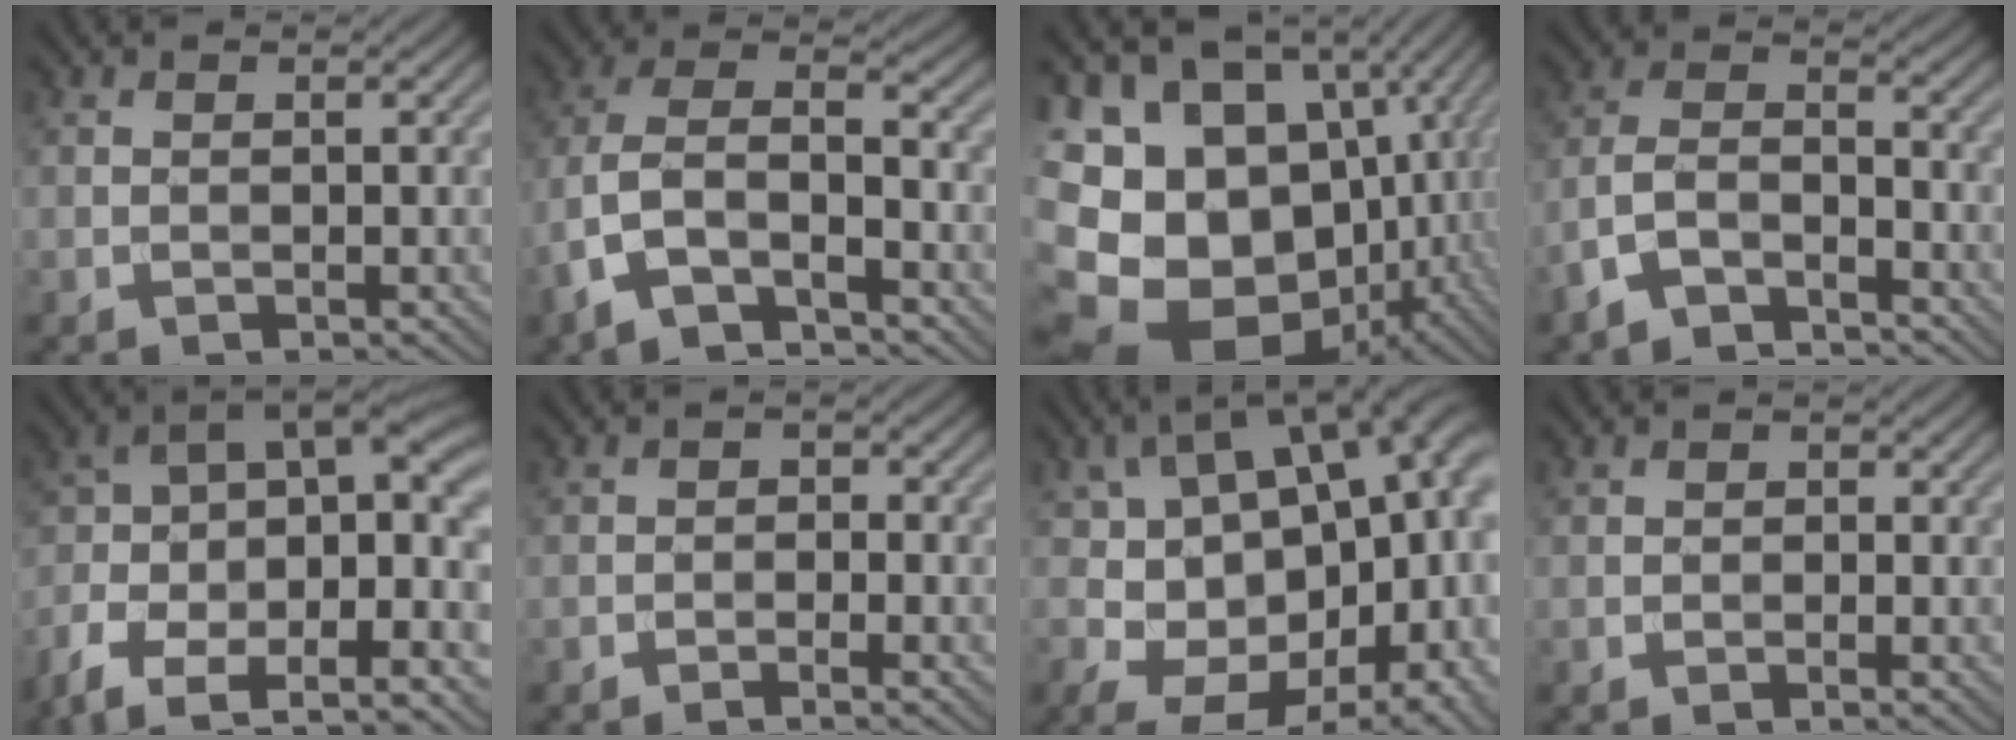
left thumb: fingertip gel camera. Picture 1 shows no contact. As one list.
[{"total": 9.2, "force": [-4.6, 3.9, 7.0], "torque": [-0.149, 0.008, -0.100]}, {"total": 20.8, "force": [-3.5, 16.8, 11.7], "torque": [-0.236, -0.018, -0.051]}, {"total": 6.1, "force": [-4.6, 2.1, 3.5], "torque": [-0.073, 0.002, -0.102]}, {"total": 13.7, "force": [-5.7, 8.2, 9.4], "torque": [-0.201, -0.010, -0.104]}, {"total": 2.3, "force": [-1.4, 0.7, 1.7], "torque": [-0.026, 0.002, -0.029]}, {"total": 20.9, "force": [0.5, 13.2, 16.2], "torque": [-0.245, -0.039, 0.067]}, {"total": 1.0, "force": [-0.5, 0.5, 0.8], "torque": [-0.011, -0.001, -0.009]}]